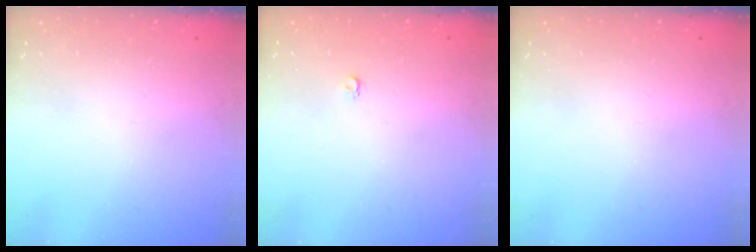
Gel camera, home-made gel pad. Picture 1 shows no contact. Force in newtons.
{"total": 2.6, "press": 2.6, "slide": 0.3}
{"total": 0.0}